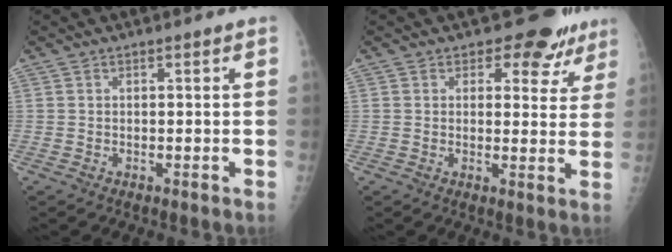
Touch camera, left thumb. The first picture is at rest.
{"total": 8.4, "force": [6.2, 5.1, 2.5], "torque": [0.018, -0.030, 0.059]}